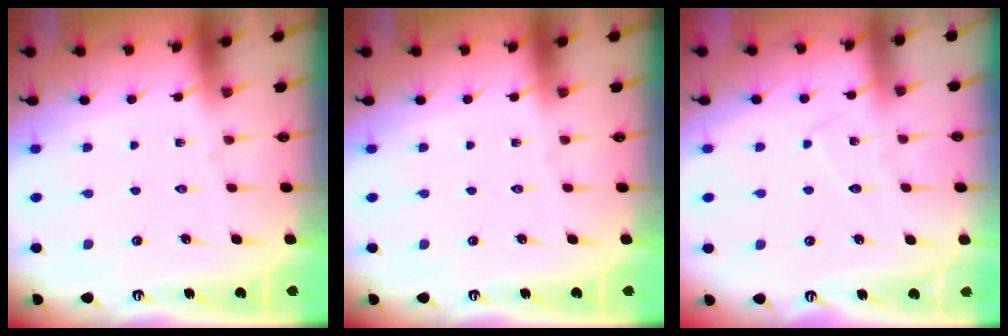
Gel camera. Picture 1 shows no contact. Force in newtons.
{"total": 0.0}
{"total": 4.7, "press": 4.7, "slide": 0.4}